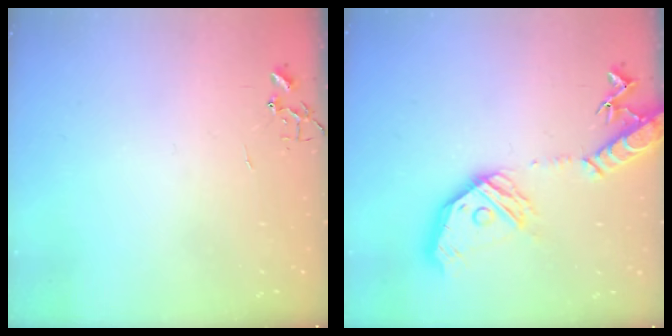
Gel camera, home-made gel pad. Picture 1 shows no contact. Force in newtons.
{"total": 21.3, "press": 21.1, "slide": 3.1}